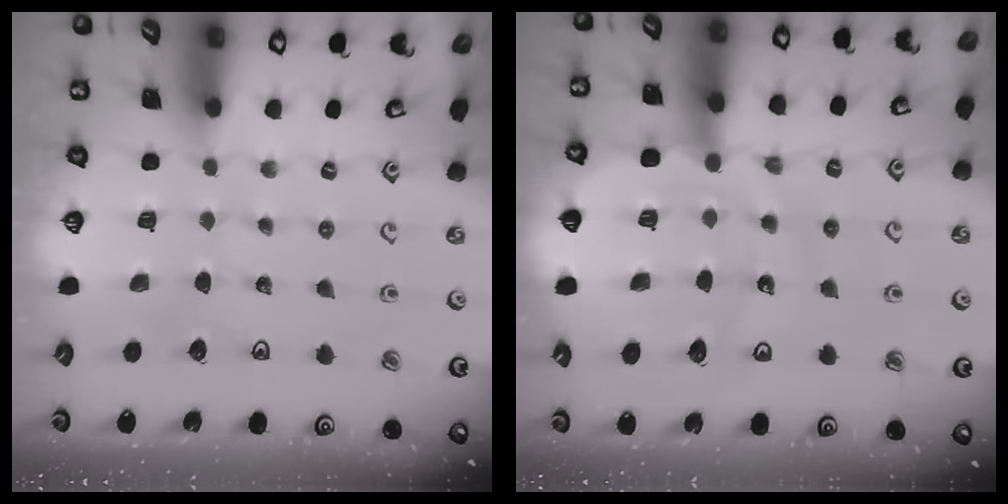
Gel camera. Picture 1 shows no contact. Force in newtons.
{"total": 13.3, "press": 13.2, "slide": 1.8}